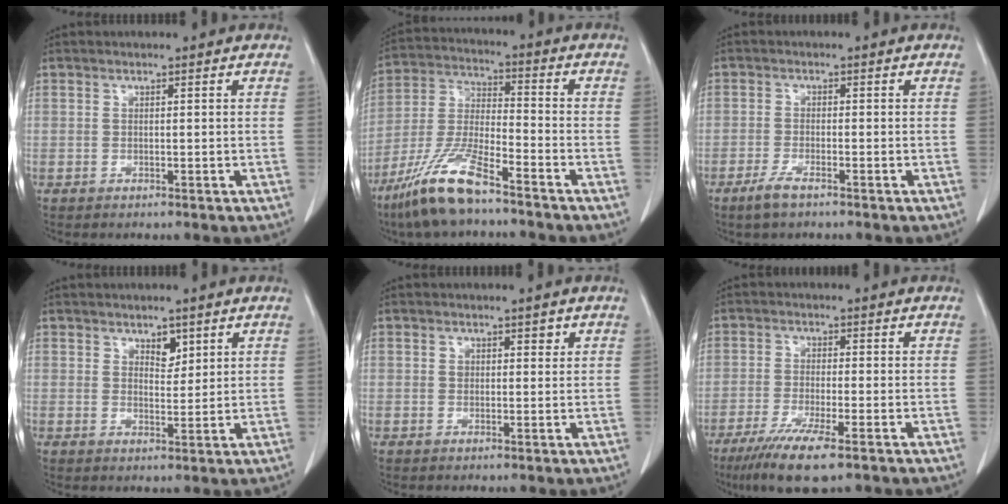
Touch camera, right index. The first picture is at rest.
{"total": 12.2, "force": [-8.6, 1.8, 8.5], "torque": [-0.185, -0.024, -0.165]}
{"total": 2.9, "force": [-2.0, 0.5, 2.0], "torque": [-0.048, -0.004, -0.037]}
{"total": 2.7, "force": [1.7, 1.4, 1.6], "torque": [-0.020, -0.005, 0.031]}
{"total": 1.9, "force": [0.9, 1.3, 1.1], "torque": [-0.012, 0.002, 0.013]}
{"total": 8.1, "force": [-5.1, 0.6, 6.2], "torque": [-0.112, -0.021, -0.085]}